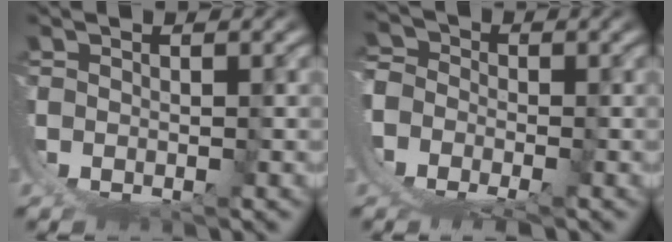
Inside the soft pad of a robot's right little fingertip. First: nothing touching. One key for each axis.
{"total": 7.8, "fx": -2.5, "fy": 6.5, "fz": 3.6, "tx": -0.070, "ty": -0.027, "tz": -0.047}